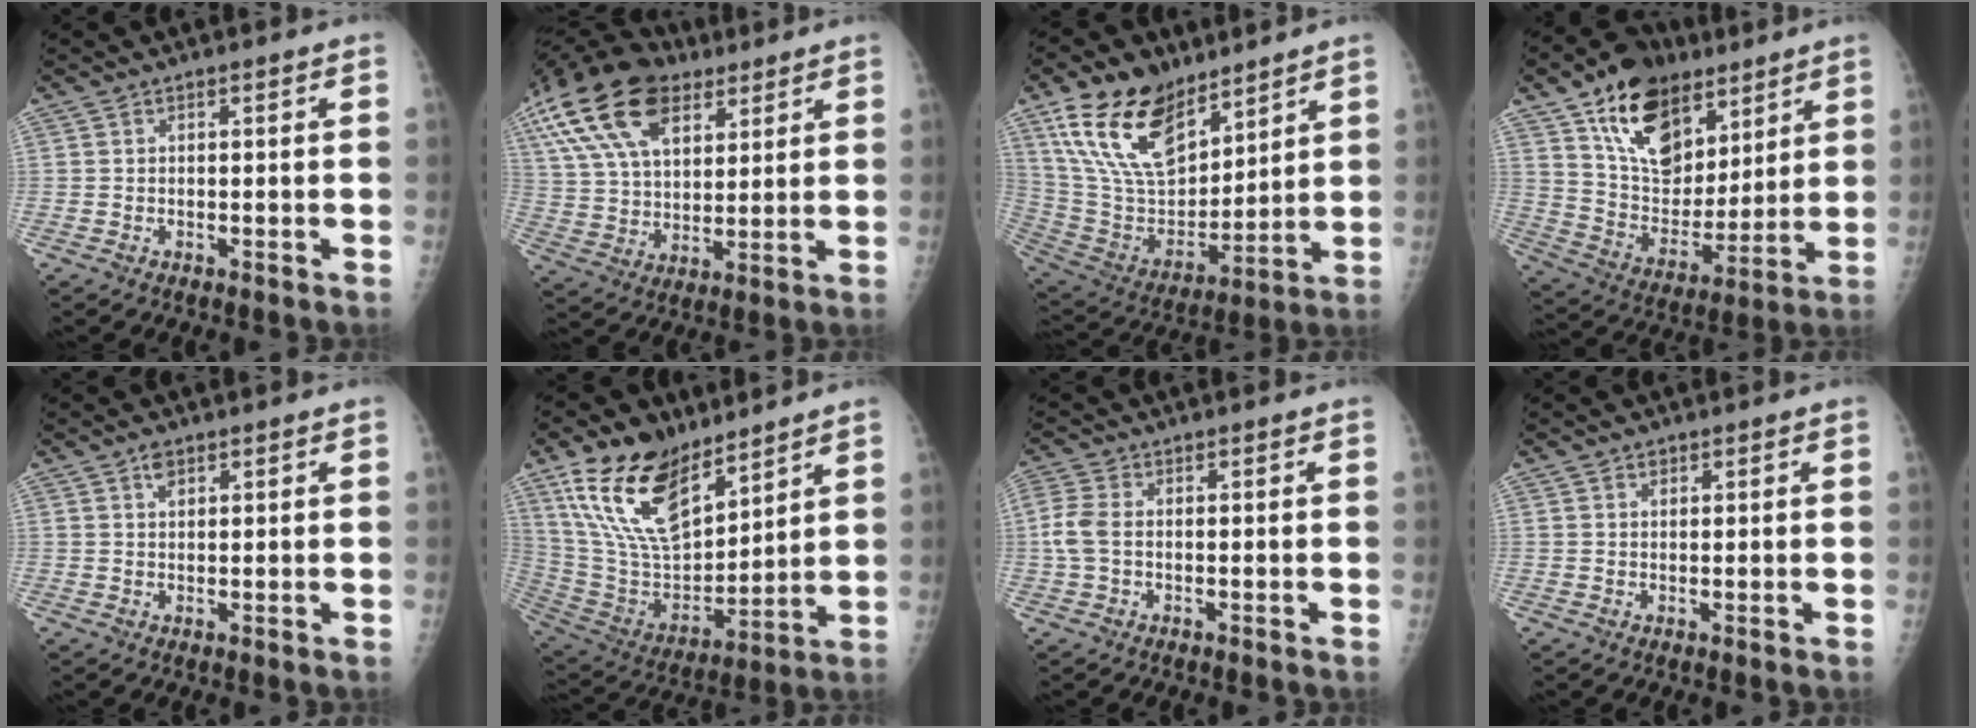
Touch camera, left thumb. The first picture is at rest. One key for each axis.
{"total": 26.7, "fx": 13.6, "fy": 15.9, "fz": 16.5, "tx": -0.356, "ty": 0.025, "tz": 0.250}
{"total": 20.3, "fx": 12.8, "fy": 10.7, "fz": 11.5, "tx": -0.177, "ty": -0.052, "tz": 0.253}
{"total": 20.4, "fx": 11.7, "fy": 12.6, "fz": 10.9, "tx": -0.135, "ty": -0.048, "tz": 0.207}
{"total": 2.2, "fx": 1.3, "fy": 1.4, "fz": 1.2, "tx": -0.012, "ty": -0.006, "tz": 0.021}
{"total": 20.3, "fx": 13.0, "fy": 9.8, "fz": 12.2, "tx": -0.192, "ty": -0.058, "tz": 0.258}
{"total": 4.1, "fx": 0.0, "fy": 2.7, "fz": 3.2, "tx": -0.091, "ty": 0.006, "tz": -0.007}
{"total": 1.4, "fx": 0.7, "fy": 1.1, "fz": 0.5, "tx": 0.001, "ty": -0.003, "tz": 0.010}